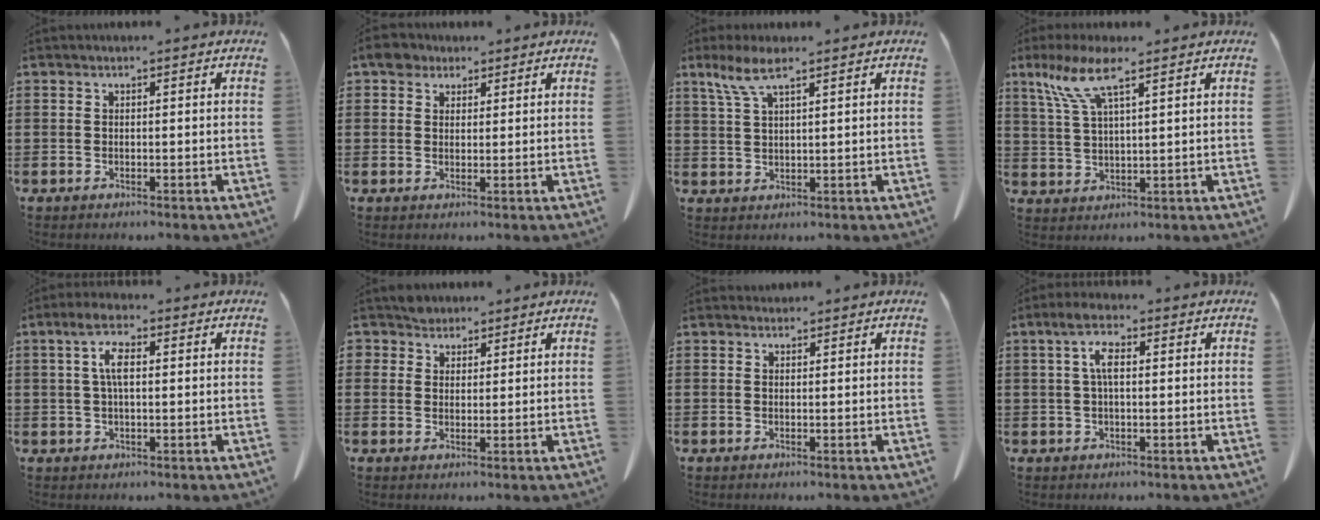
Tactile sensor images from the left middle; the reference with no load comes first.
{"total": 3.3, "force": [2.5, 2.0, 1.0], "torque": [-0.023, 0.008, 0.045]}
{"total": 5.1, "force": [3.2, 0.9, 3.9], "torque": [-0.092, -0.003, 0.055]}
{"total": 7.6, "force": [4.7, 1.2, 5.8], "torque": [-0.133, -0.006, 0.081]}
{"total": 5.5, "force": [1.3, 1.9, 5.0], "torque": [-0.109, 0.006, 0.019]}
{"total": 2.8, "force": [2.4, 1.5, 0.0], "torque": [-0.010, 0.008, 0.048]}
{"total": 0.8, "force": [0.8, 0.3, 0.0], "torque": [-0.002, 0.001, 0.016]}
{"total": 5.0, "force": [1.1, 1.7, 4.6], "torque": [-0.101, 0.008, 0.015]}